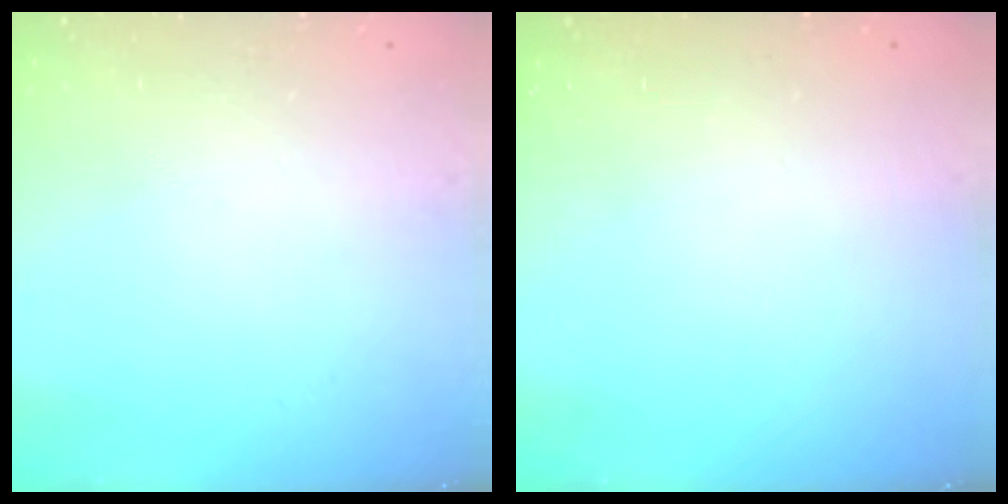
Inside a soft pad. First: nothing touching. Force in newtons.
{"total": 0.0}